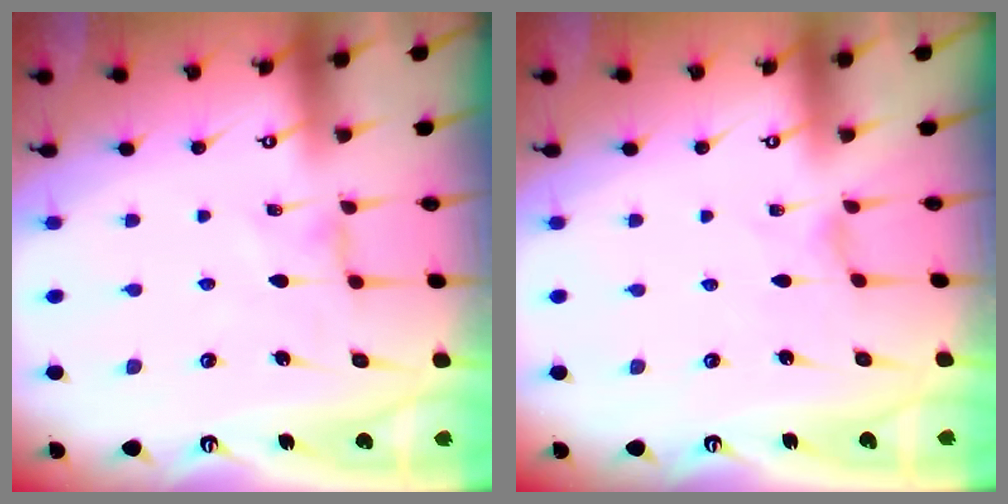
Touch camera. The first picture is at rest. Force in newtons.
{"total": 0.0}